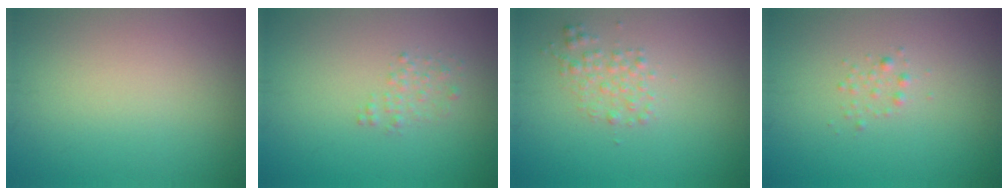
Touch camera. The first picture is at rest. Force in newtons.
{"total": 1.2, "press": 1.2, "slide": 0.0}
{"total": 1.7, "press": 1.7, "slide": 0.1}
{"total": 0.8, "press": 0.8, "slide": 0.0}